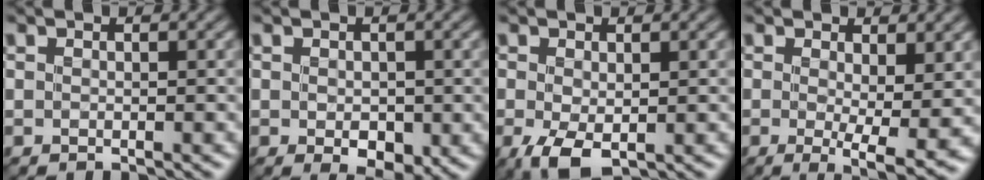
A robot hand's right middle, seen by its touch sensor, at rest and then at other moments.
{"total": 2.7, "force": [-0.3, 1.6, 2.2], "torque": [-0.037, -0.005, 0.000]}
{"total": 3.1, "force": [-0.8, 1.6, 2.6], "torque": [-0.063, -0.010, -0.013]}
{"total": 5.5, "force": [0.3, 1.3, 5.4], "torque": [-0.079, -0.019, 0.008]}